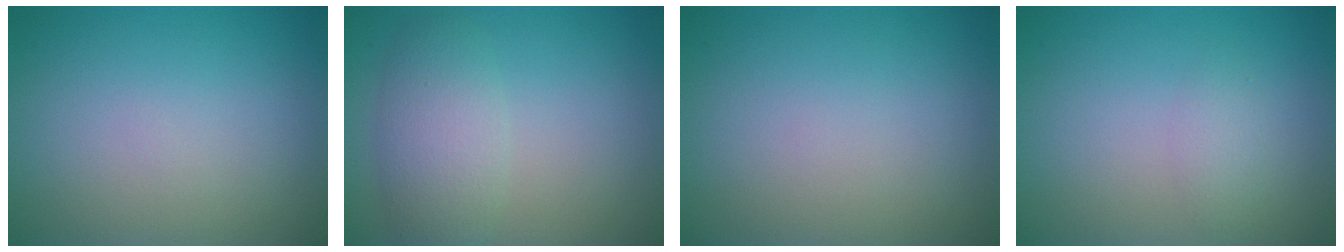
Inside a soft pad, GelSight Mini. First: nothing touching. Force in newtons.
{"total": 3.9, "press": 3.9, "slide": 0.1}
{"total": 0.0}
{"total": 1.3, "press": 1.3, "slide": 0.0}